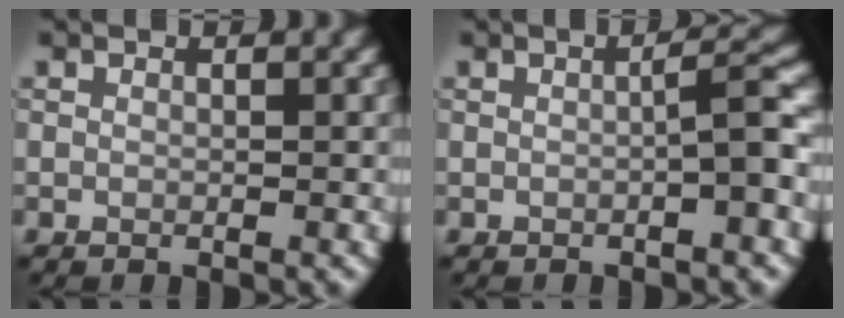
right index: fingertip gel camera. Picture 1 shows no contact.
{"total": 2.5, "force": [-0.7, 0.2, 2.4], "torque": [-0.038, 0.016, -0.014]}